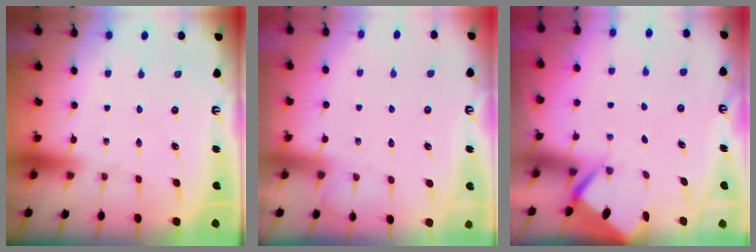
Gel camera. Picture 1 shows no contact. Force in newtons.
{"total": 3.8, "press": 3.8, "slide": 0.5}
{"total": 2.7, "press": 2.7, "slide": 0.3}